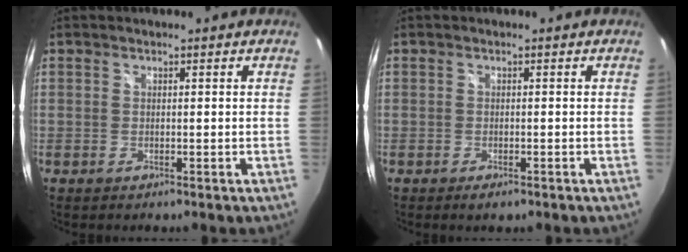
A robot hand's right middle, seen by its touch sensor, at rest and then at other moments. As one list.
[{"total": 1.8, "force": [-1.2, 0.7, 1.1], "torque": [-0.020, -0.007, -0.018]}]